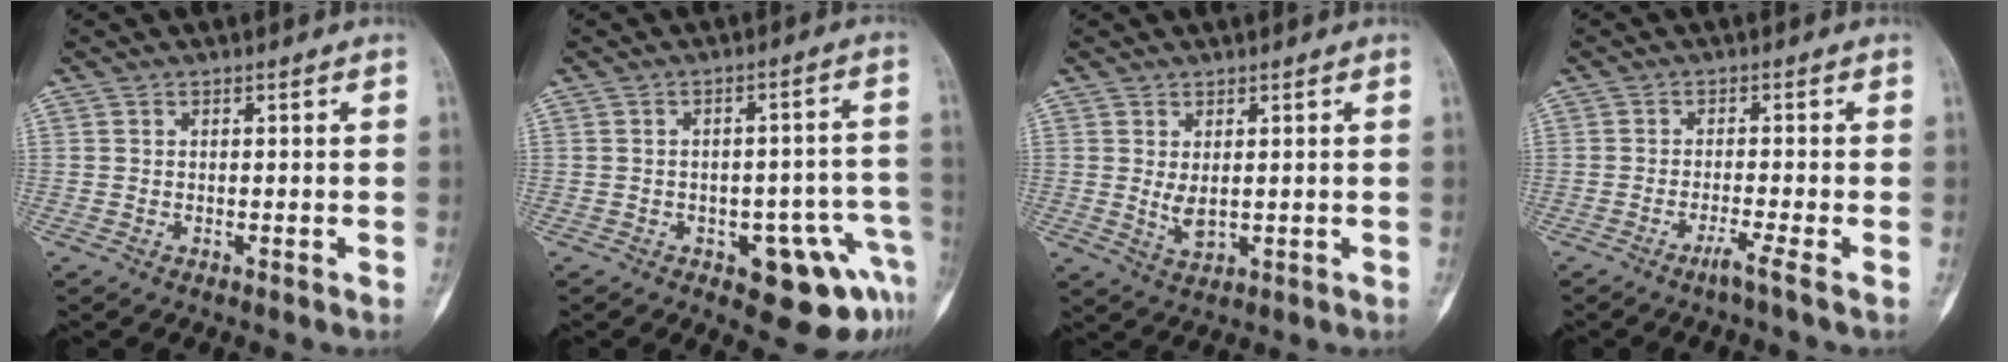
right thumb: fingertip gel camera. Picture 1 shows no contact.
{"total": 11.5, "force": [-5.3, 5.4, 8.7], "torque": [-0.066, 0.041, -0.057]}
{"total": 3.0, "force": [0.5, 1.4, 2.6], "torque": [-0.043, -0.011, 0.018]}
{"total": 2.6, "force": [-1.7, -0.9, 1.7], "torque": [-0.045, -0.001, -0.039]}